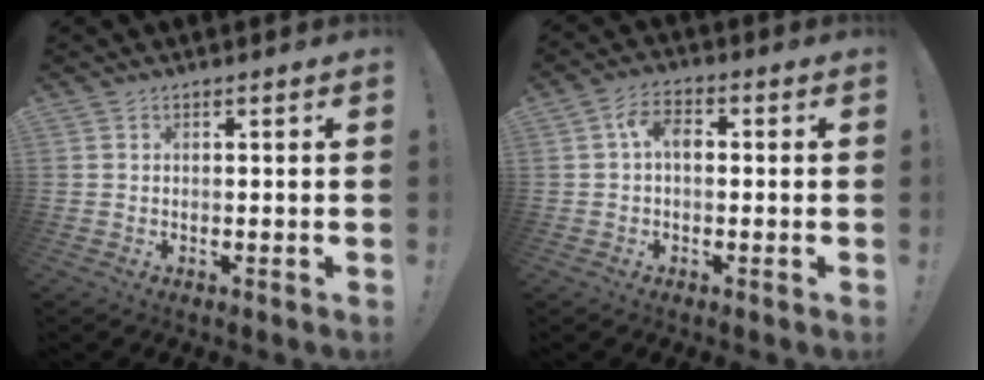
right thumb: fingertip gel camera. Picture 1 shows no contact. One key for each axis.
{"total": 6.5, "fx": 0.8, "fy": 3.9, "fz": 5.1, "tx": -0.110, "ty": 0.007, "tz": 0.013}